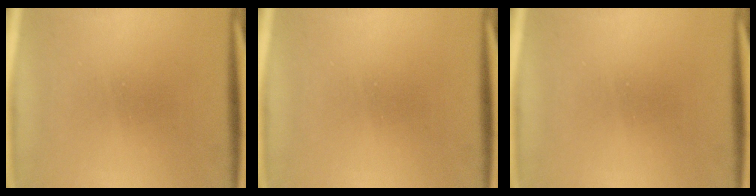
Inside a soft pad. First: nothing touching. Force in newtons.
{"total": 0.0}
{"total": 0.0}